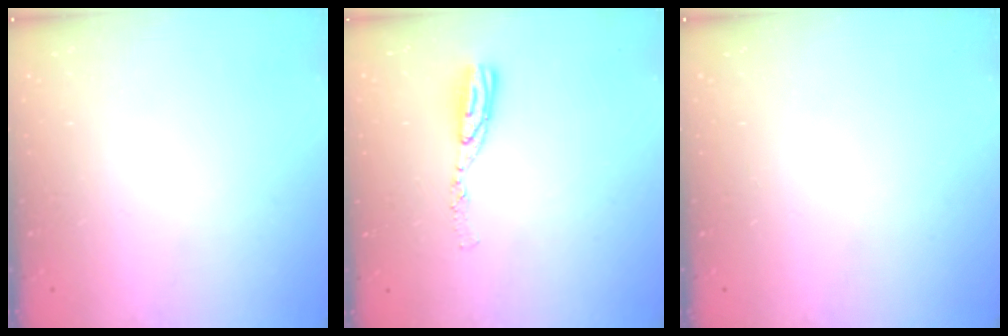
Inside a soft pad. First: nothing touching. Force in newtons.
{"total": 7.0, "press": 7.0, "slide": 0.6}
{"total": 0.0}